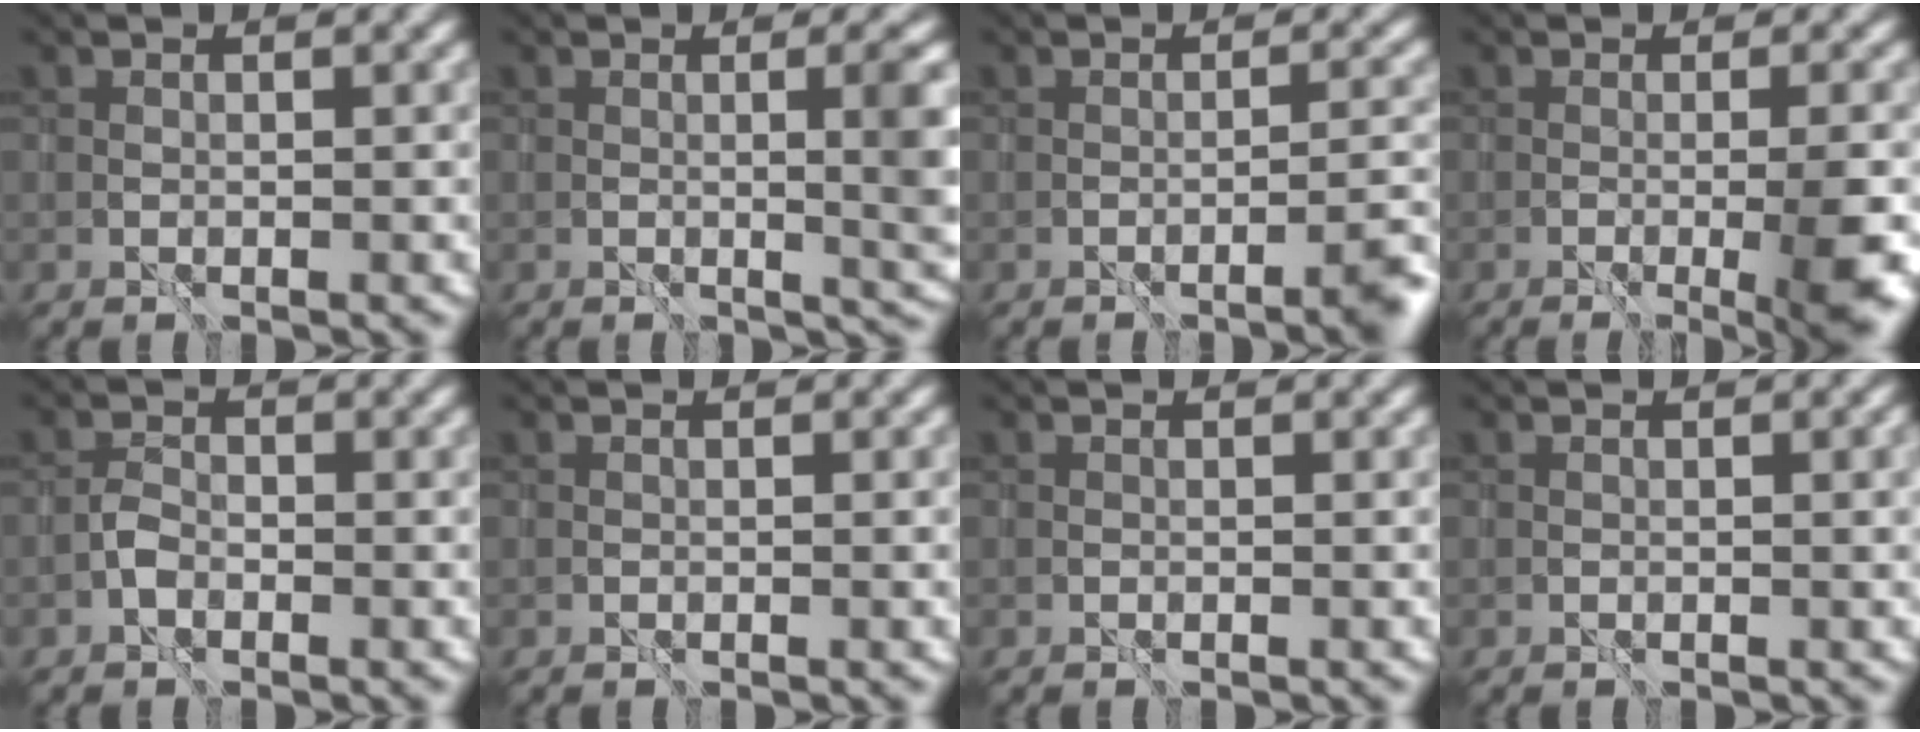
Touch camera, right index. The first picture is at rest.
{"total": 4.8, "force": [0.2, 1.4, 4.6], "torque": [-0.050, -0.003, 0.007]}
{"total": 2.5, "force": [-1.6, 0.2, 1.9], "torque": [-0.021, 0.007, -0.026]}
{"total": 5.4, "force": [-1.2, 1.1, 5.2], "torque": [-0.064, -0.010, -0.013]}
{"total": 0.8, "force": [-0.5, 0.6, 0.3], "torque": [-0.005, 0.005, -0.014]}
{"total": 0.5, "force": [0.0, 0.2, 0.5], "torque": [-0.009, -0.003, 0.001]}
{"total": 0.0}
{"total": 1.5, "force": [0.3, 0.5, 1.4], "torque": [-0.020, -0.004, 0.010]}